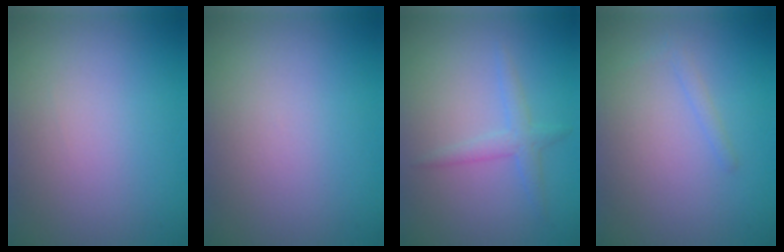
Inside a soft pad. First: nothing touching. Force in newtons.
{"total": 0.0}
{"total": 1.9, "press": 1.9, "slide": 0.1}
{"total": 0.8, "press": 0.8, "slide": 0.0}